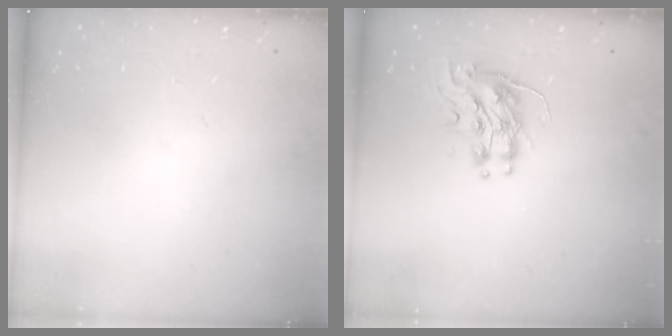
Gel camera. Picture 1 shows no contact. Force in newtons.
{"total": 8.8, "press": 8.8, "slide": 0.3}